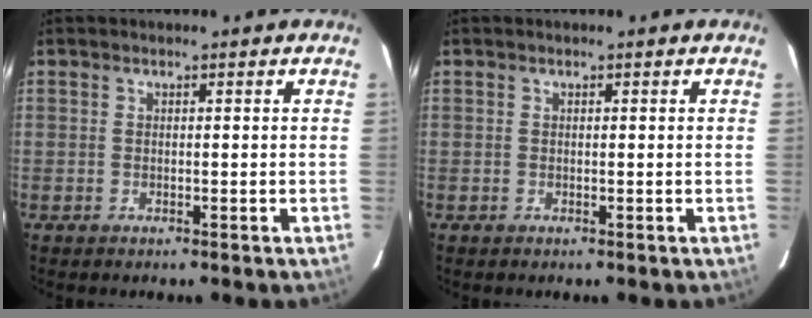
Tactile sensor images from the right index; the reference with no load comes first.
{"total": 0.0}